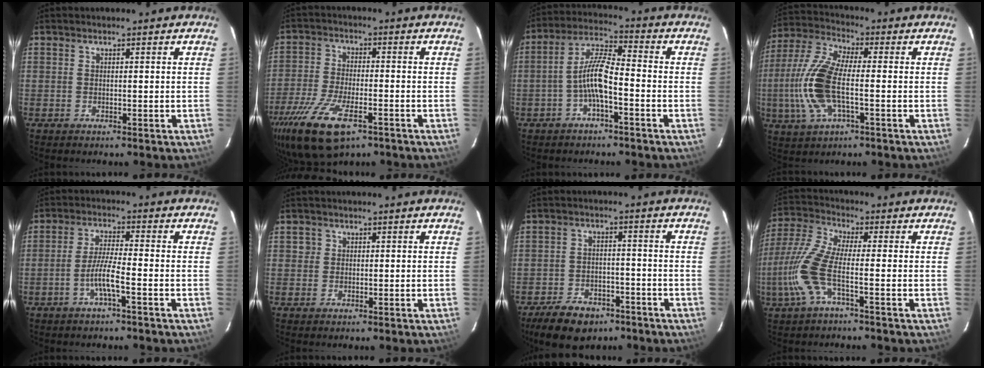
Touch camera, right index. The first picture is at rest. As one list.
[{"total": 16.0, "force": [-9.2, 6.4, 11.5], "torque": [-0.255, -0.048, -0.168]}, {"total": 7.4, "force": [-2.8, 1.5, 6.7], "torque": [-0.143, 0.016, -0.054]}, {"total": 14.1, "force": [-2.3, 5.3, 12.9], "torque": [-0.293, 0.003, -0.052]}, {"total": 5.0, "force": [-2.4, -0.3, 4.3], "torque": [-0.091, 0.001, -0.047]}, {"total": 1.4, "force": [0.1, 1.4, 0.1], "torque": [0.000, 0.003, -0.001]}, {"total": 11.5, "force": [-8.0, 6.4, 5.3], "torque": [-0.134, 0.005, -0.118]}, {"total": 9.9, "force": [-3.1, 1.8, 9.3], "torque": [-0.225, -0.001, -0.065]}]